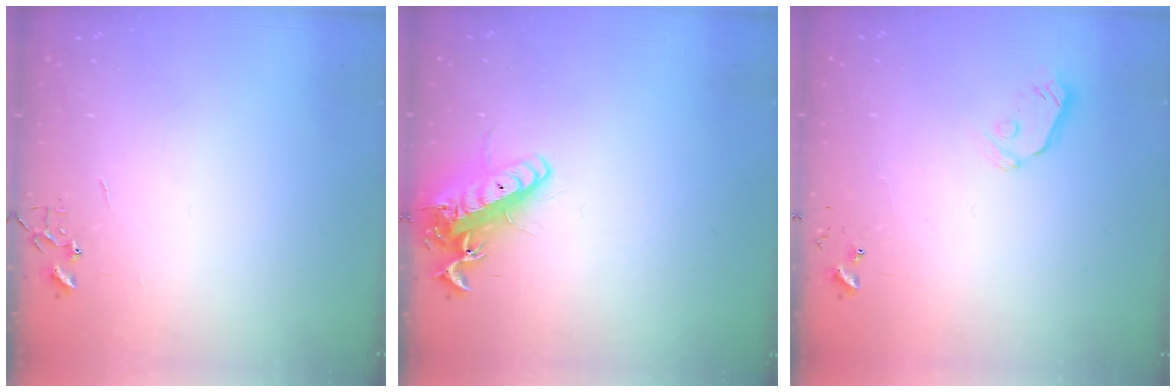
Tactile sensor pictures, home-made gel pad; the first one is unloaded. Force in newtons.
{"total": 14.5, "press": 14.2, "slide": 2.8}
{"total": 5.4, "press": 5.3, "slide": 0.9}